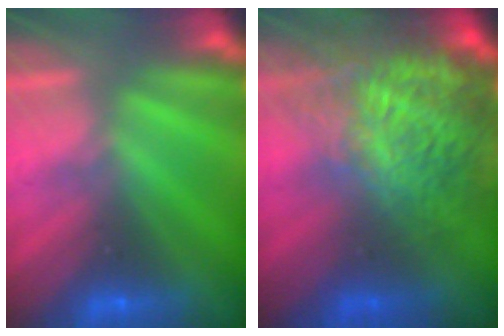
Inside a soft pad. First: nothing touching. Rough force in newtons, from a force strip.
{"total": 10.5}